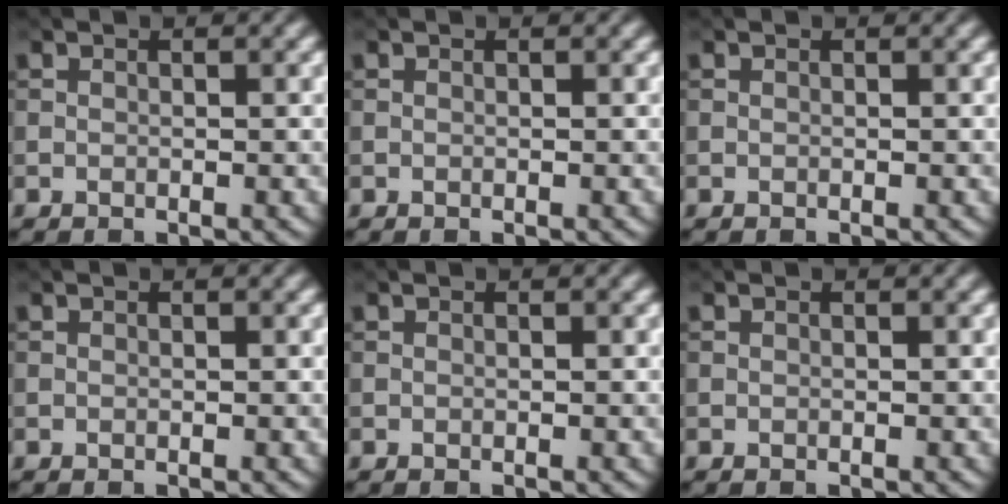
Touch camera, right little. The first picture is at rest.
{"total": 0.0}
{"total": 0.0}
{"total": 0.0}
{"total": 0.0}
{"total": 0.0}